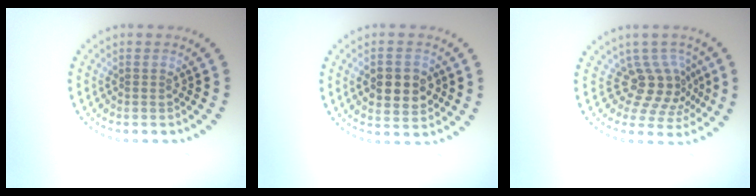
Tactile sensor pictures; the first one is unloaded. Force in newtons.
{"total": 4.6, "press": 4.6, "slide": 0.3}
{"total": 3.8, "press": 2.8, "slide": 2.7}